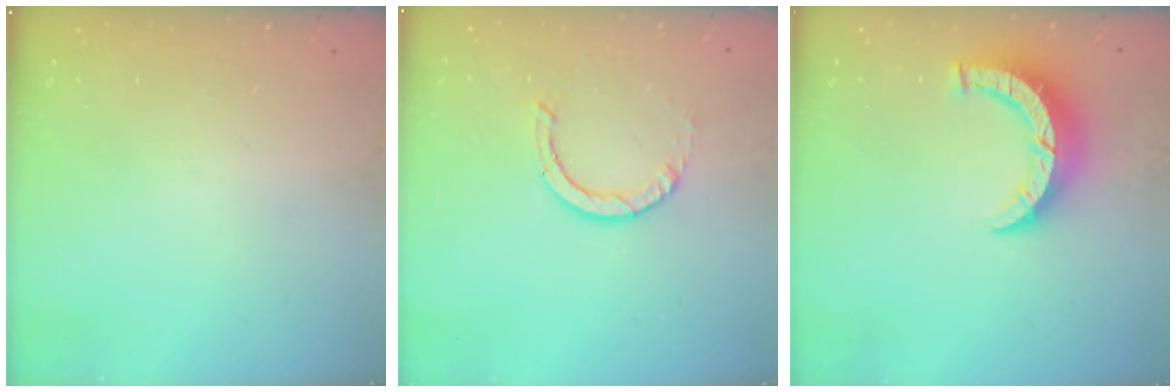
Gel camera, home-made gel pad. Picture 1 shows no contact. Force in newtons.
{"total": 3.6, "press": 3.6, "slide": 0.3}
{"total": 8.3, "press": 8.3, "slide": 0.6}